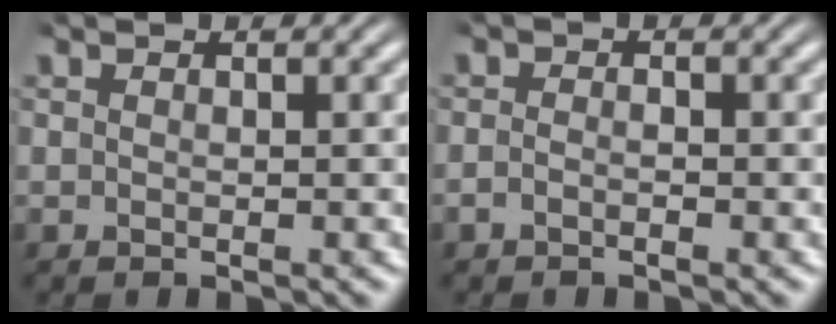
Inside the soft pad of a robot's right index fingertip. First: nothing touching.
{"total": 1.1, "force": [-0.9, 0.4, 0.6], "torque": [-0.010, -0.004, -0.017]}